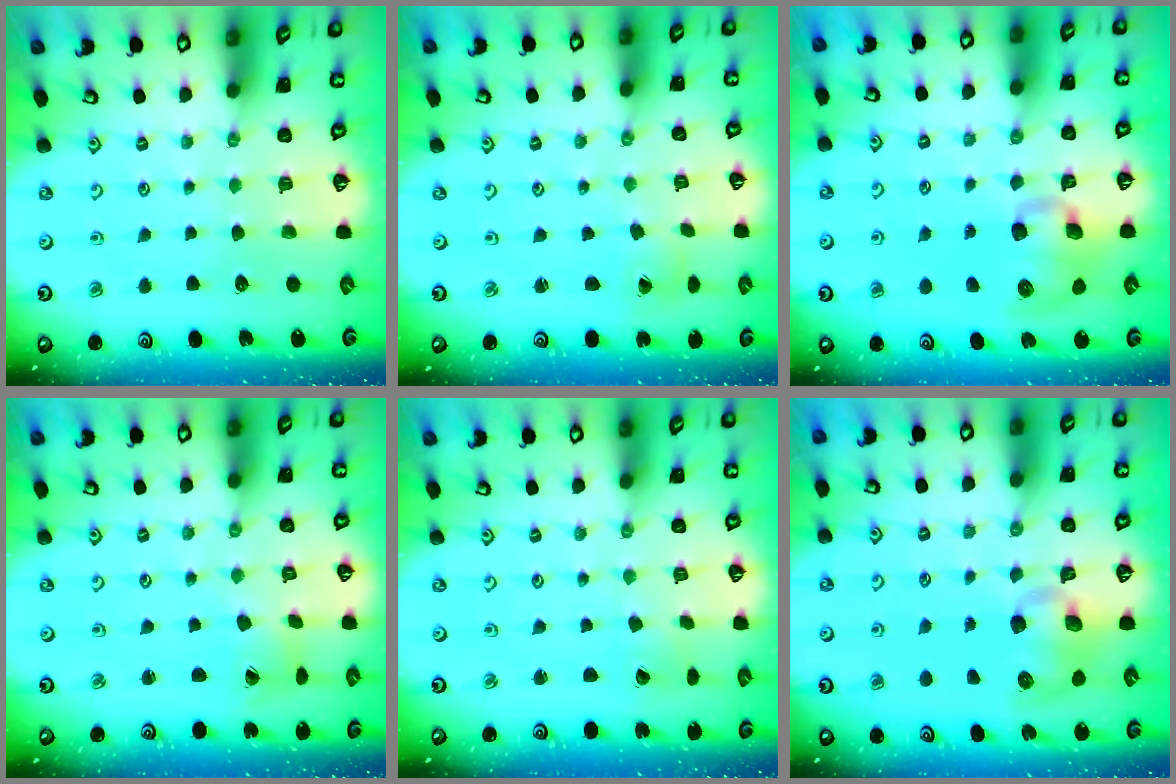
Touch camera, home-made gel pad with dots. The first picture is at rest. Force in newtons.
{"total": 1.8, "press": 1.8, "slide": 0.1}
{"total": 10.6, "press": 10.5, "slide": 1.5}
{"total": 2.5, "press": 2.5, "slide": 0.4}
{"total": 0.7, "press": 0.7, "slide": 0.1}
{"total": 7.7, "press": 7.6, "slide": 1.4}